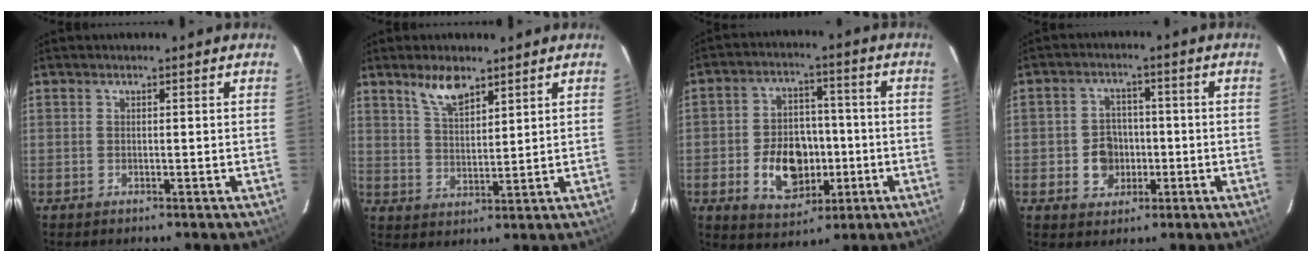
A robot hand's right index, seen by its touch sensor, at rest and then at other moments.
{"total": 6.3, "force": [4.6, 2.4, 3.6], "torque": [-0.065, 0.002, 0.091]}
{"total": 12.4, "force": [-3.4, 8.8, 8.1], "torque": [-0.165, 0.016, -0.039]}
{"total": 6.4, "force": [-1.6, 5.7, 2.2], "torque": [-0.054, 0.015, -0.019]}